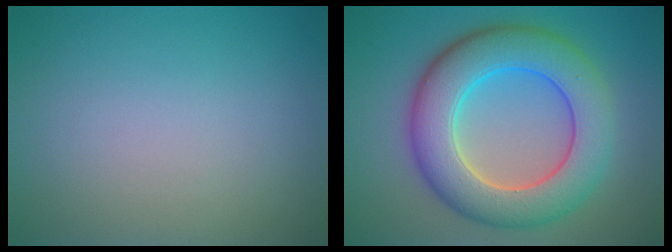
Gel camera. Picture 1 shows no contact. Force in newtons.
{"total": 9.2, "press": 9.2, "slide": 0.4}